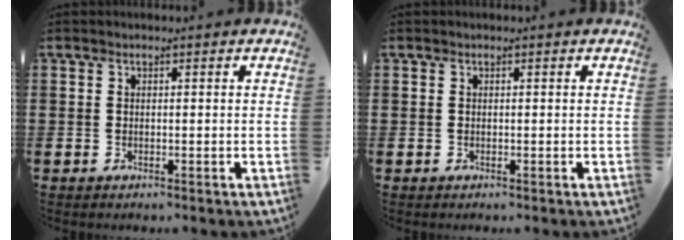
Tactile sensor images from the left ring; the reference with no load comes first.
{"total": 0.0}